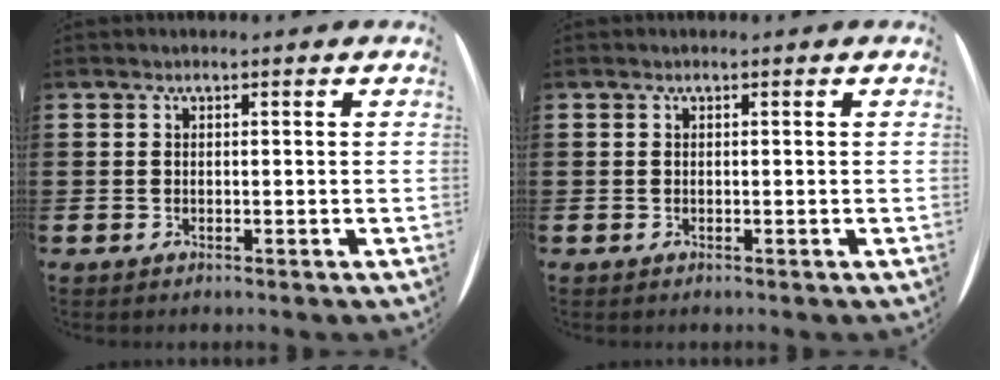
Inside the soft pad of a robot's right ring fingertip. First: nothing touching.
{"total": 0.0}